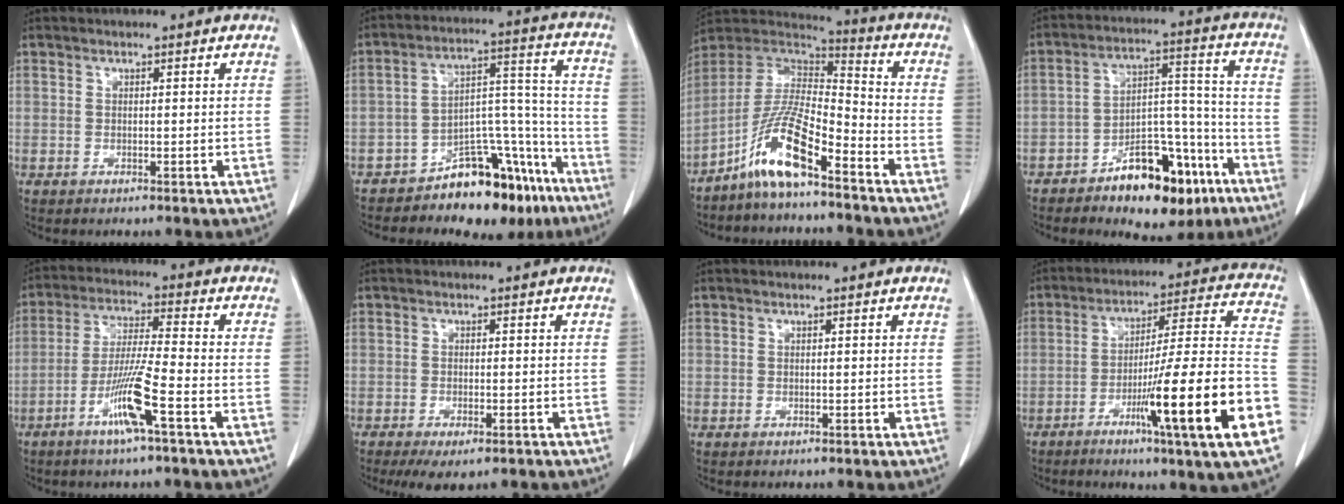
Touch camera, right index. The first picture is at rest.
{"total": 15.7, "force": [-11.8, 6.4, 8.3], "torque": [-0.082, 0.075, -0.177]}
{"total": 11.7, "force": [-7.6, 2.1, 8.6], "torque": [-0.174, 0.014, -0.146]}
{"total": 14.5, "force": [-8.9, 6.5, 9.5], "torque": [-0.124, 0.037, -0.133]}
{"total": 9.0, "force": [-4.3, -0.5, 7.9], "torque": [-0.156, -0.011, -0.086]}
{"total": 4.9, "force": [-3.4, 1.7, 3.1], "torque": [-0.039, -0.009, -0.049]}
{"total": 0.0}
{"total": 20.4, "force": [-8.0, -0.8, 18.8], "torque": [-0.252, -0.009, -0.127]}